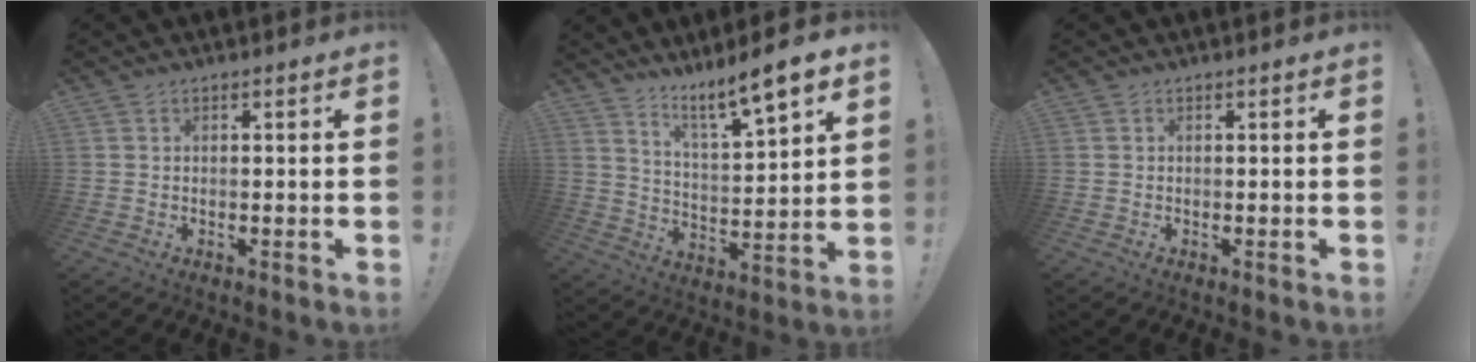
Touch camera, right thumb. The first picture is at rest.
{"total": 10.1, "force": [8.4, 0.2, 5.6], "torque": [-0.095, -0.071, 0.136]}
{"total": 0.0}